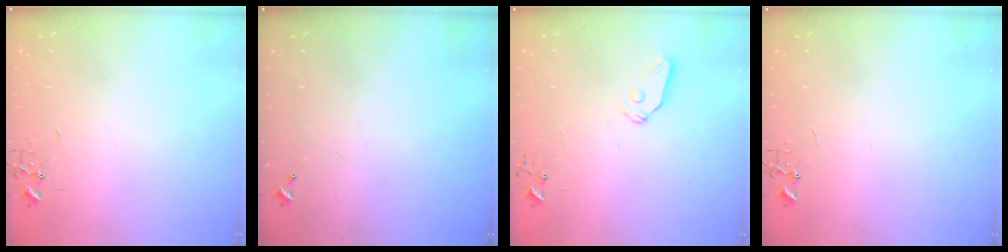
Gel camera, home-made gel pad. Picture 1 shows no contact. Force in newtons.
{"total": 0.0}
{"total": 6.5, "press": 6.5, "slide": 0.2}
{"total": 0.0}